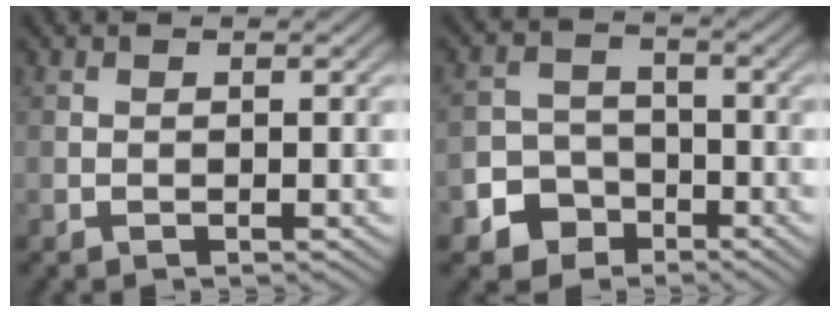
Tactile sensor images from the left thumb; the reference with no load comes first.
{"total": 5.2, "force": [-2.9, 4.0, 1.6], "torque": [-0.025, -0.004, -0.067]}